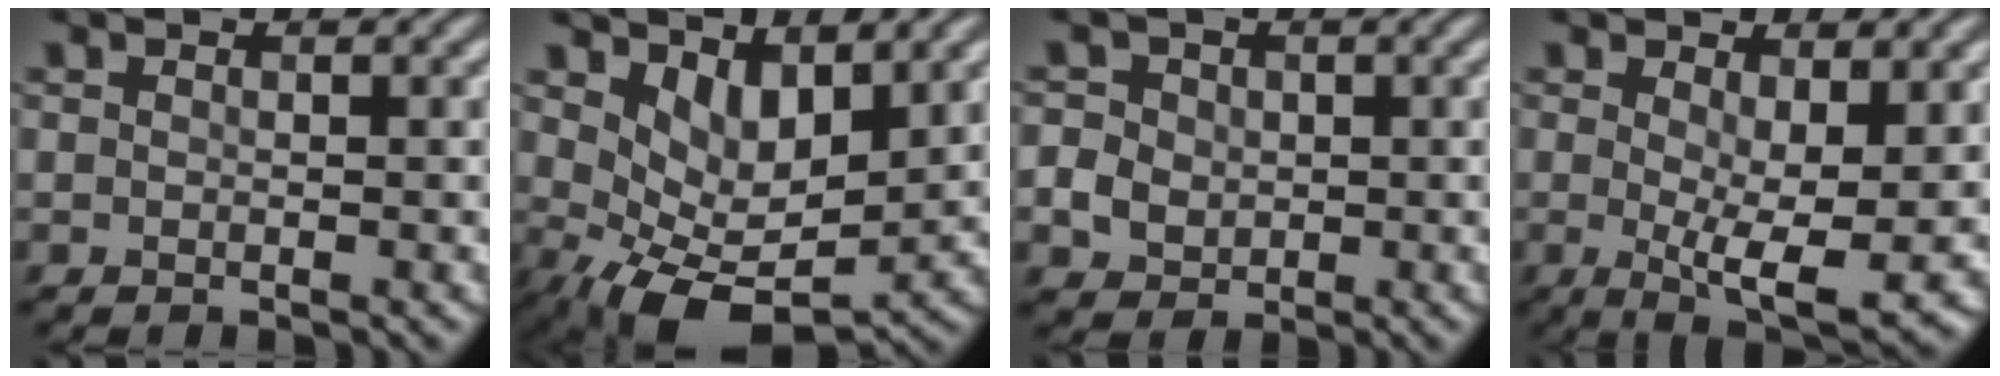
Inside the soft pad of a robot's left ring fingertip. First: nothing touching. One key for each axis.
{"total": 5.6, "fx": 1.5, "fy": 3.2, "fz": 4.4, "tx": -0.079, "ty": -0.022, "tz": 0.036}
{"total": 4.0, "fx": -0.1, "fy": 3.6, "fz": 1.6, "tx": -0.020, "ty": 0.014, "tz": -0.015}
{"total": 6.4, "fx": 0.2, "fy": 1.9, "fz": 6.1, "tx": -0.100, "ty": -0.021, "tz": 0.010}